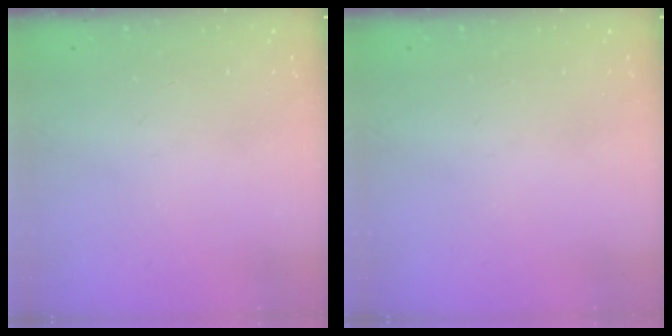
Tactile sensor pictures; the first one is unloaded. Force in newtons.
{"total": 0.0}